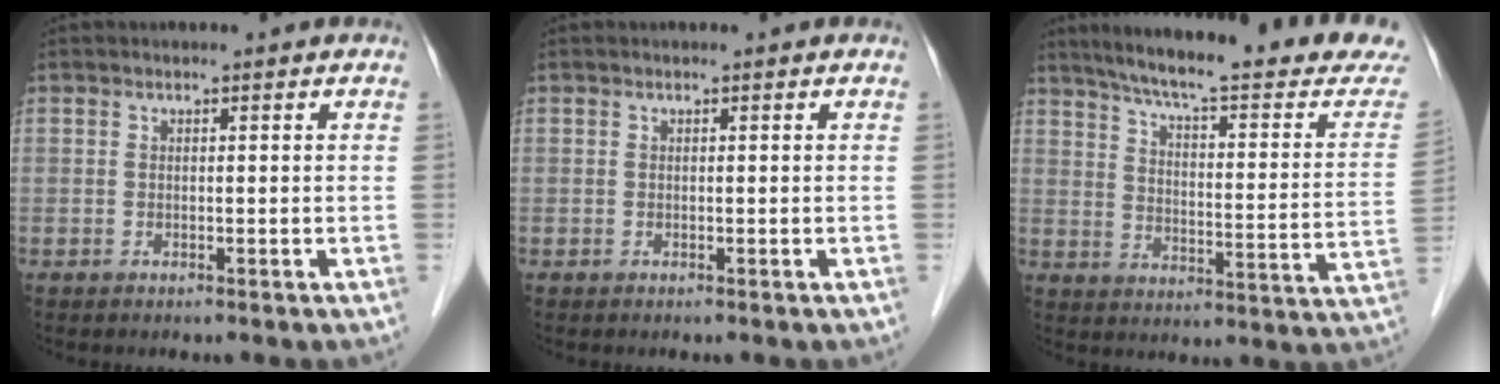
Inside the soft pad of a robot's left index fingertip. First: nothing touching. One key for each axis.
{"total": 0.0}
{"total": 25.0, "fx": 22.0, "fy": 1.5, "fz": 11.8, "tx": -0.171, "ty": -0.059, "tz": 0.280}